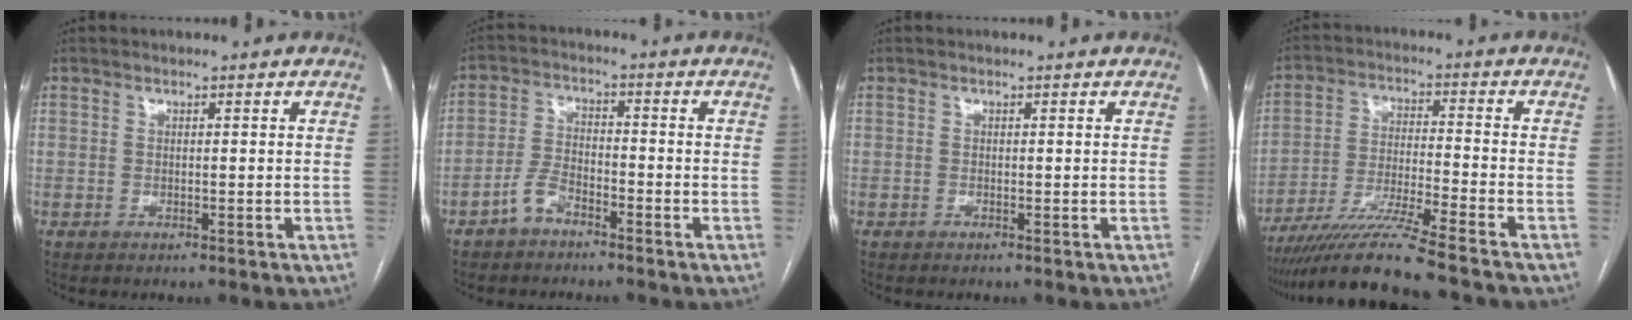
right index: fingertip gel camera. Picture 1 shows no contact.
{"total": 4.4, "force": [-3.2, 2.0, 2.2], "torque": [-0.052, 0.009, -0.062]}
{"total": 0.0}
{"total": 12.7, "force": [-10.7, -1.3, 6.7], "torque": [-0.115, -0.023, -0.186]}